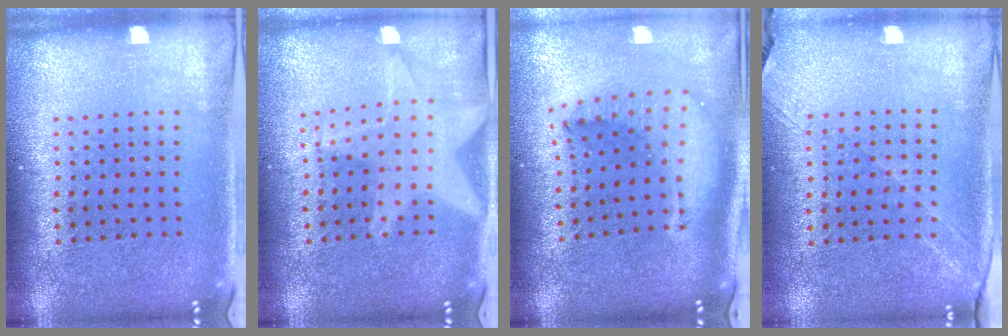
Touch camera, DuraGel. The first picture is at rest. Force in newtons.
{"total": 1.3, "press": 1.2, "slide": 0.3}
{"total": 2.1, "press": 1.7, "slide": 1.3}
{"total": 1.3, "press": 1.2, "slide": 0.5}